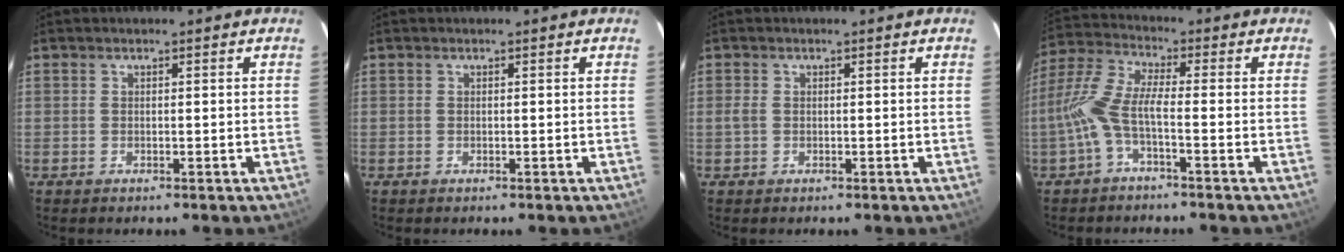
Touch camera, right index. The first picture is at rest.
{"total": 0.0}
{"total": 1.2, "force": [-0.2, 0.9, 0.7], "torque": [-0.016, 0.001, -0.006]}
{"total": 7.8, "force": [-2.6, 1.3, 7.2], "torque": [-0.177, 0.012, -0.056]}